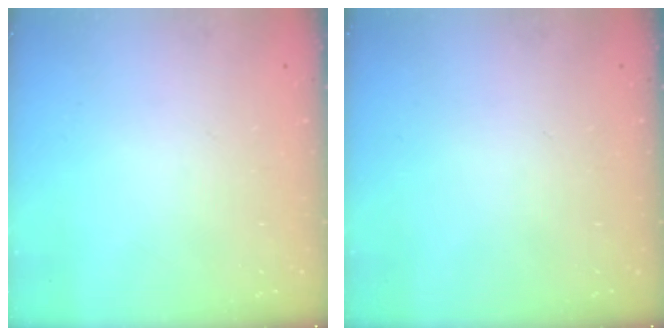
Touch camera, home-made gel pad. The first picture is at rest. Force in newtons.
{"total": 0.0}